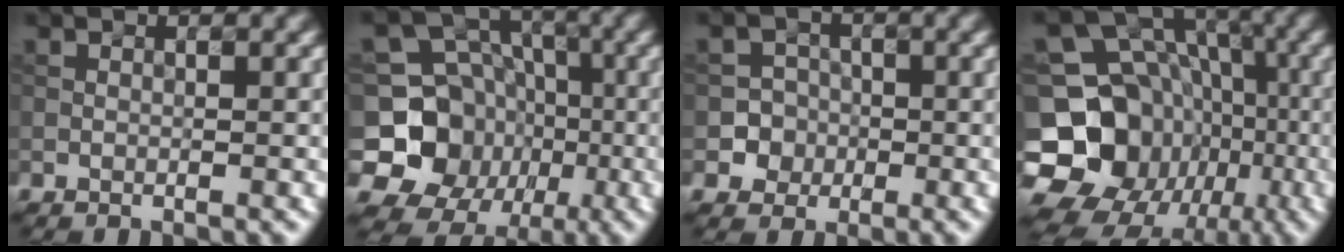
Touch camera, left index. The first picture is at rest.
{"total": 12.5, "force": [-2.8, 11.3, 4.4], "torque": [-0.098, 0.003, -0.072]}
{"total": 3.8, "force": [-1.4, 3.5, 0.3], "torque": [0.021, 0.010, -0.033]}
{"total": 19.1, "force": [-6.3, 16.4, 7.4], "torque": [-0.142, -0.005, -0.109]}